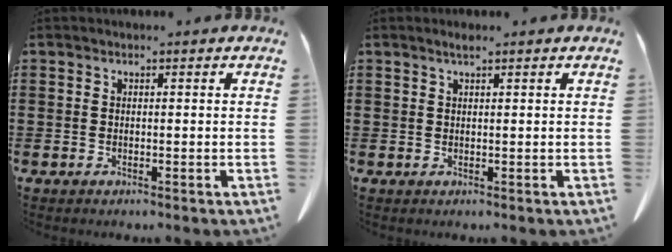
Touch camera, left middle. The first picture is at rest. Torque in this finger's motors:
{"motor_torque": [0.08, 0.02, 0.03, 0.01]}